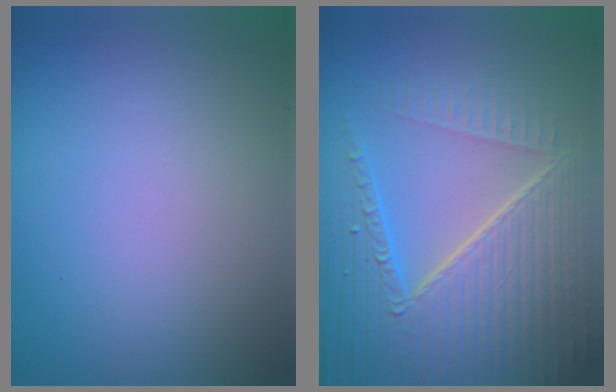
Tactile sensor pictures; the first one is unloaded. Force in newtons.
{"total": 8.9, "press": 6.1, "slide": 6.5}